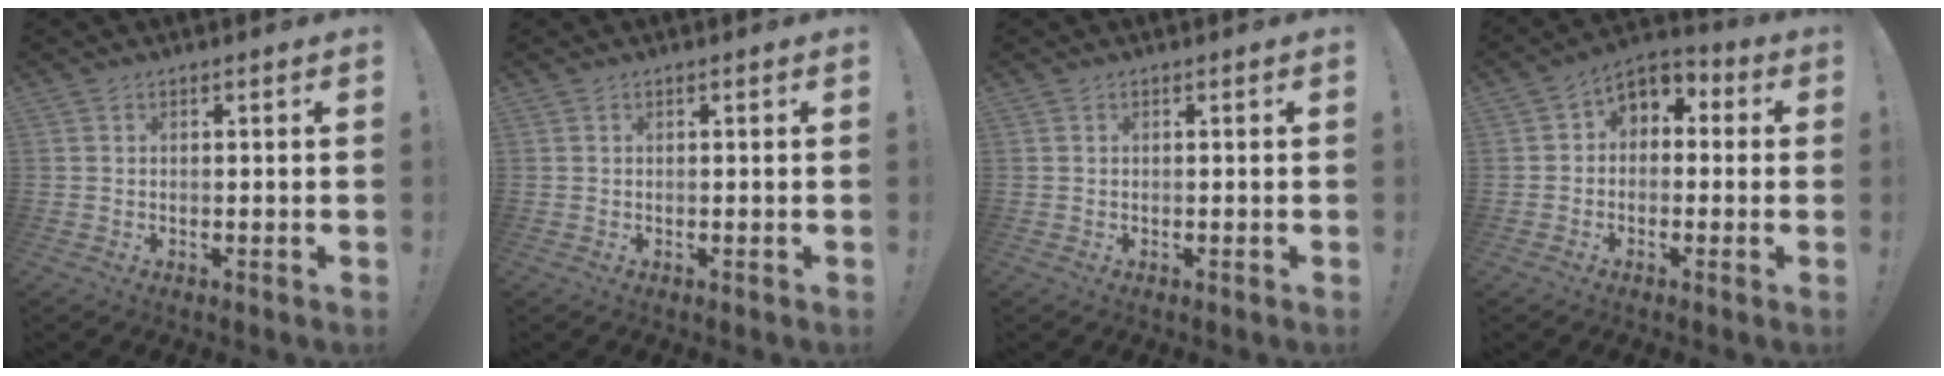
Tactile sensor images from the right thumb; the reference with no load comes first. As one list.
[{"total": 0.0}, {"total": 0.0}, {"total": 5.1, "force": [-0.4, 4.5, 2.5], "torque": [-0.043, 0.014, -0.001]}]